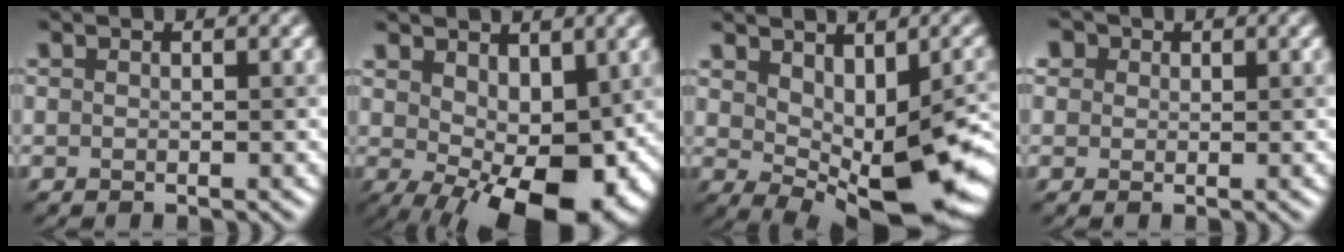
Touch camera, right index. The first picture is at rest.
{"total": 11.7, "force": [-1.3, 6.3, 9.7], "torque": [-0.145, -0.017, 0.006]}
{"total": 11.6, "force": [-0.7, 5.6, 10.1], "torque": [-0.152, -0.015, 0.009]}
{"total": 2.0, "force": [1.3, 1.4, 0.4], "torque": [-0.006, 0.014, 0.007]}